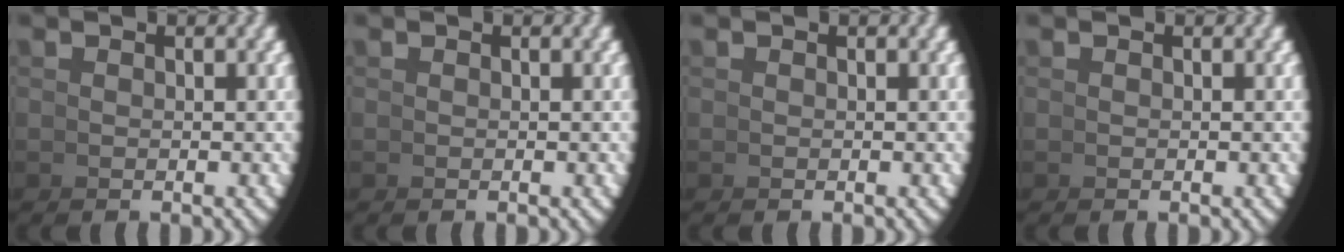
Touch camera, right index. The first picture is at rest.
{"total": 0.0}
{"total": 0.0}
{"total": 0.0}